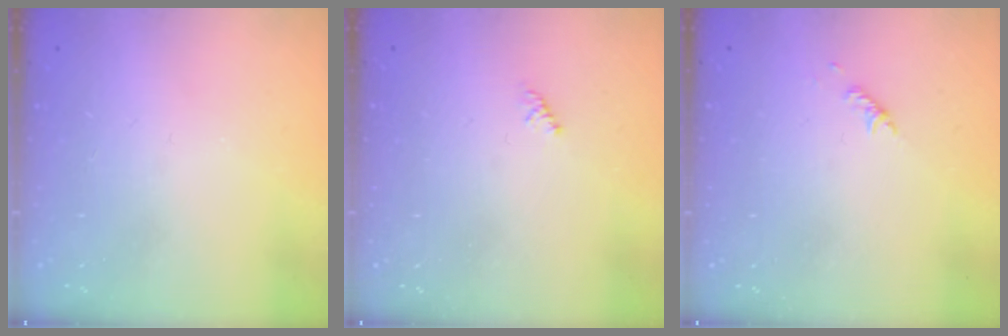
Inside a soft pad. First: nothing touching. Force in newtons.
{"total": 1.5, "press": 1.4, "slide": 0.4}
{"total": 2.8, "press": 2.7, "slide": 0.6}